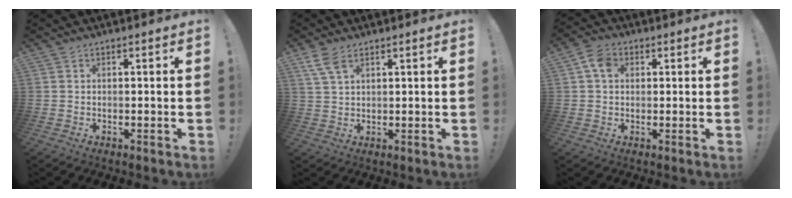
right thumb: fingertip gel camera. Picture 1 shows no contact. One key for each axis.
{"total": 5.1, "fx": 3.2, "fy": 2.1, "fz": 3.4, "tx": -0.064, "ty": -0.011, "tz": 0.061}
{"total": 6.0, "fx": 1.6, "fy": 4.3, "fz": 3.8, "tx": -0.068, "ty": 0.002, "tz": 0.030}